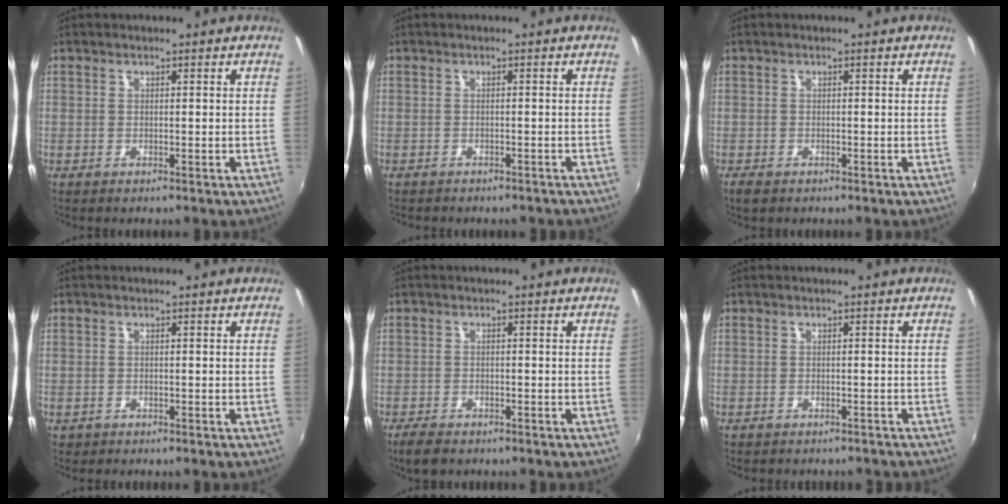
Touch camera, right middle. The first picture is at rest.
{"total": 3.6, "force": [-3.2, 1.1, 1.1], "torque": [-0.027, -0.012, -0.042]}
{"total": 2.1, "force": [-1.5, 1.1, 1.0], "torque": [-0.022, -0.009, -0.027]}
{"total": 0.8, "force": [-0.5, 0.6, 0.1], "torque": [-0.005, -0.003, -0.006]}
{"total": 3.8, "force": [-2.9, 1.5, 1.8], "torque": [-0.051, -0.013, -0.056]}
{"total": 3.9, "force": [-3.5, 1.3, 1.2], "torque": [-0.025, -0.012, -0.043]}